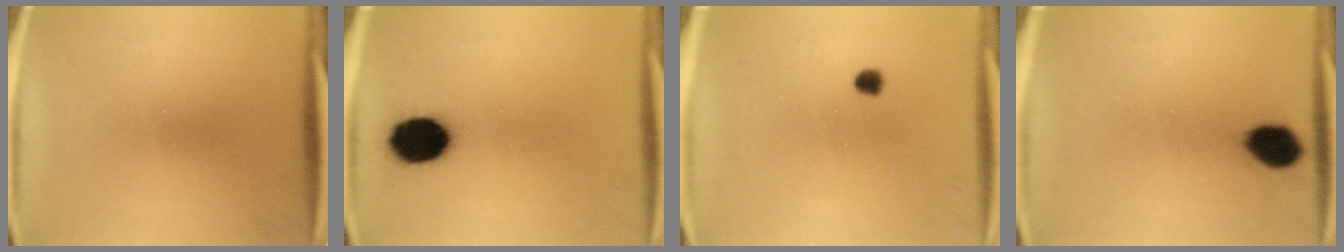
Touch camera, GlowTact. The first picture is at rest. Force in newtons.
{"total": 11.8}
{"total": 2.3}
{"total": 7.5}